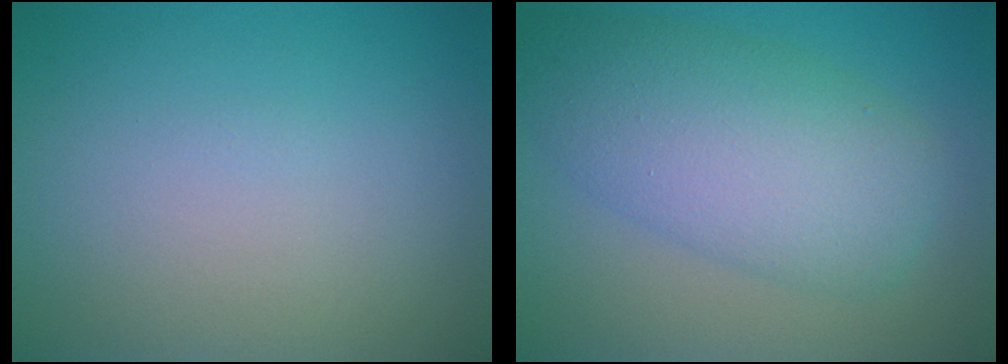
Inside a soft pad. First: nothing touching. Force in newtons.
{"total": 7.4, "press": 7.4, "slide": 0.2}